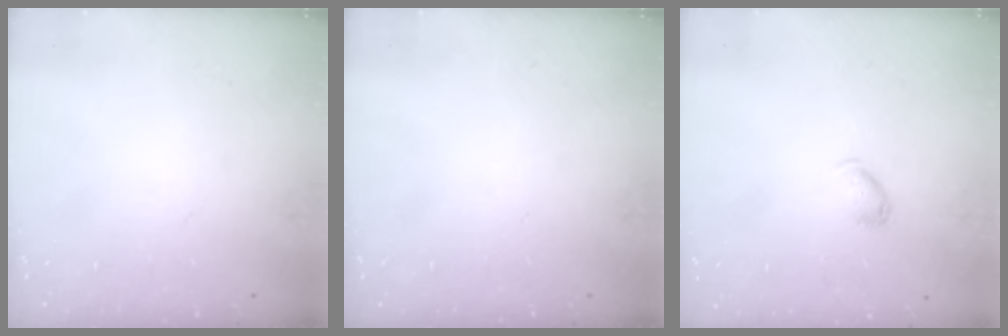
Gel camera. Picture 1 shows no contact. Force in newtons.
{"total": 0.0}
{"total": 5.2, "press": 5.1, "slide": 0.8}